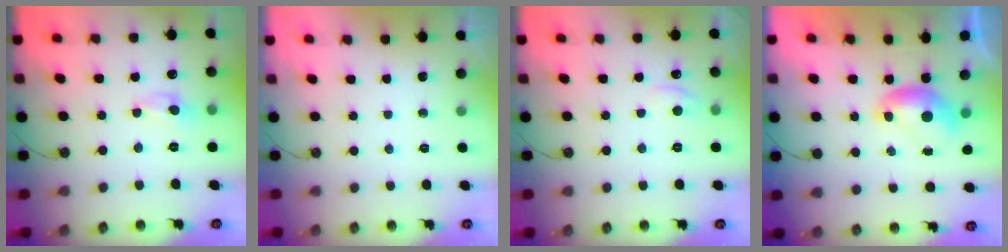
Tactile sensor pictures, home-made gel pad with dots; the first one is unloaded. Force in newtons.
{"total": 0.0}
{"total": 2.0, "press": 2.0, "slide": 0.2}
{"total": 0.0}